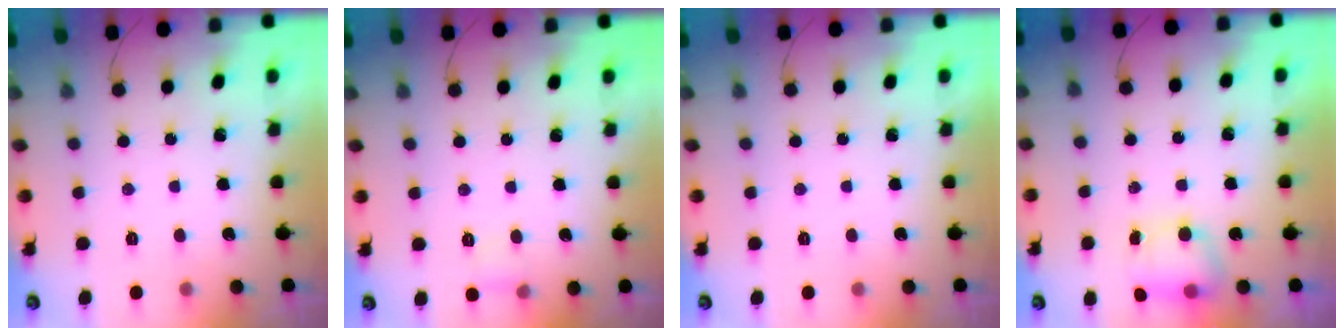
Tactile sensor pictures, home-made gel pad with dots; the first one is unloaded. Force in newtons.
{"total": 7.0, "press": 3.3, "slide": 6.1}
{"total": 0.0}
{"total": 6.6, "press": 6.6, "slide": 0.6}